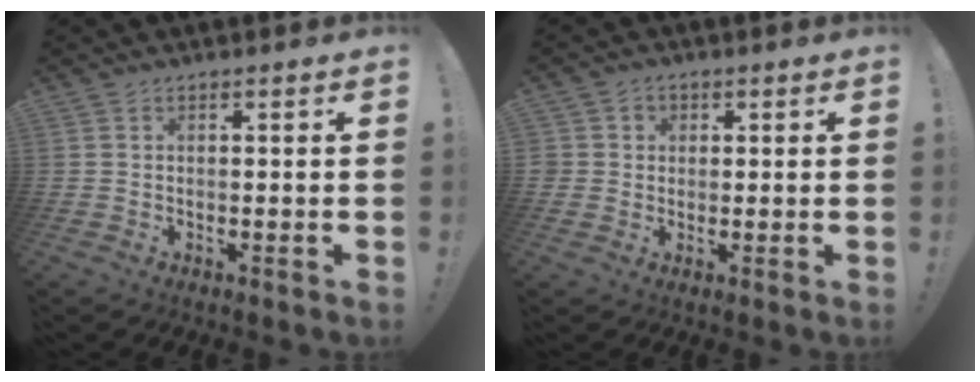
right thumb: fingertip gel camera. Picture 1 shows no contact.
{"total": 3.4, "force": [0.6, 3.3, 0.7], "torque": [-0.006, 0.000, 0.011]}